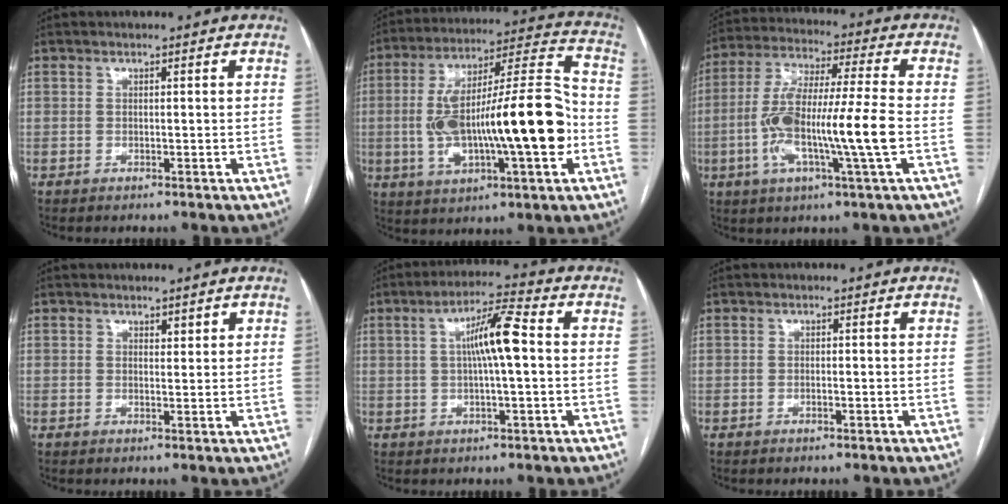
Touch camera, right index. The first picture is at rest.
{"total": 22.9, "force": [-3.2, 4.3, 22.3], "torque": [-0.385, 0.023, -0.042]}
{"total": 15.5, "force": [-3.0, 0.5, 15.2], "torque": [-0.295, 0.002, -0.062]}
{"total": 1.3, "force": [0.9, 0.5, 0.6], "torque": [-0.009, -0.001, 0.014]}
{"total": 7.8, "force": [0.8, 0.6, 7.7], "torque": [-0.139, 0.016, 0.009]}
{"total": 0.6, "force": [-0.2, 0.1, 0.5], "torque": [-0.010, -0.001, -0.002]}